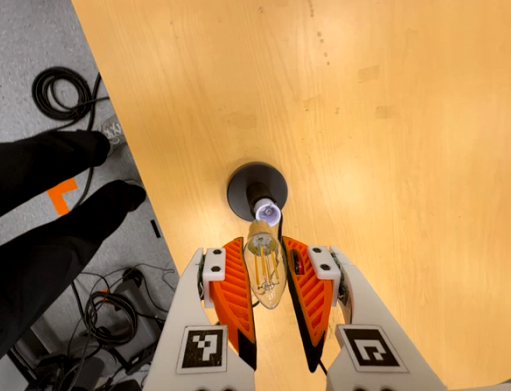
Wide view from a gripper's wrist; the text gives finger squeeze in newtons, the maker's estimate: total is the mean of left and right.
{"total": 13.4, "left": 13.8, "right": 12.9}